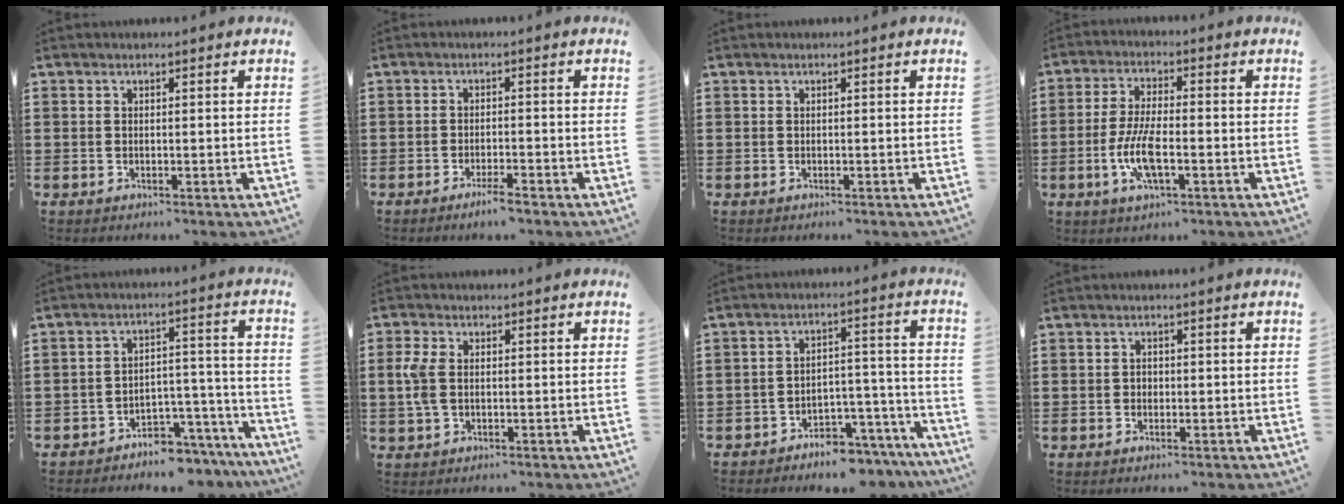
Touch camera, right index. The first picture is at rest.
{"total": 2.4, "force": [-1.9, 0.1, 1.5], "torque": [-0.024, 0.002, -0.034]}
{"total": 0.0}
{"total": 7.4, "force": [-2.3, 2.2, 6.6], "torque": [-0.150, -0.013, -0.048]}
{"total": 5.4, "force": [-5.2, 1.4, 0.8], "torque": [-0.013, 0.018, -0.103]}
{"total": 4.2, "force": [0.0, 2.5, 3.3], "torque": [-0.097, -0.003, -0.009]}
{"total": 5.2, "force": [-5.1, 1.2, 0.7], "torque": [-0.012, 0.018, -0.101]}
{"total": 0.9, "force": [-0.2, 0.8, 0.4], "torque": [-0.010, 0.002, -0.004]}